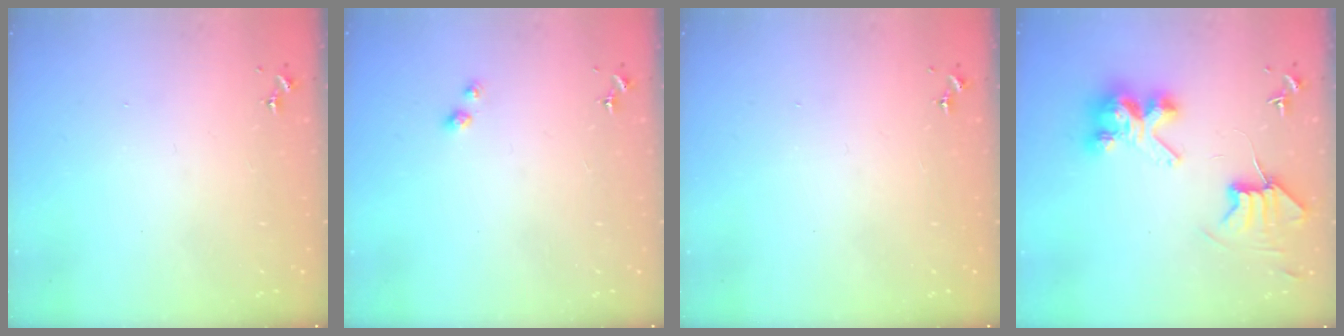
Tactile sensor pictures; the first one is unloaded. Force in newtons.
{"total": 3.4, "press": 3.4, "slide": 0.2}
{"total": 0.0}
{"total": 9.5, "press": 9.5, "slide": 0.6}